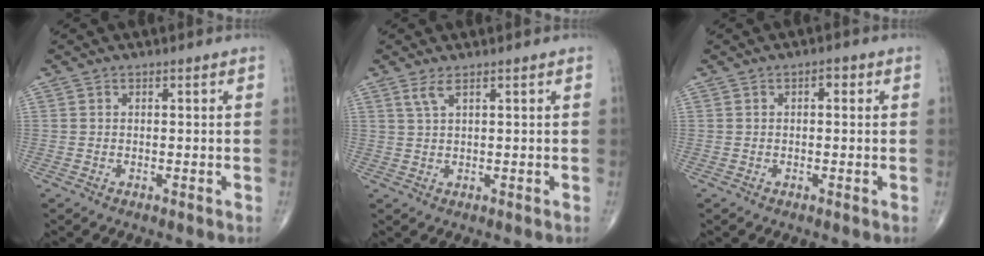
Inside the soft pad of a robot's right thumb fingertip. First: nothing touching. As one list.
[{"total": 2.0, "force": [1.2, 0.2, 1.6], "torque": [-0.040, -0.001, 0.031]}, {"total": 1.7, "force": [0.4, 0.8, 1.4], "torque": [-0.015, 0.003, 0.002]}]